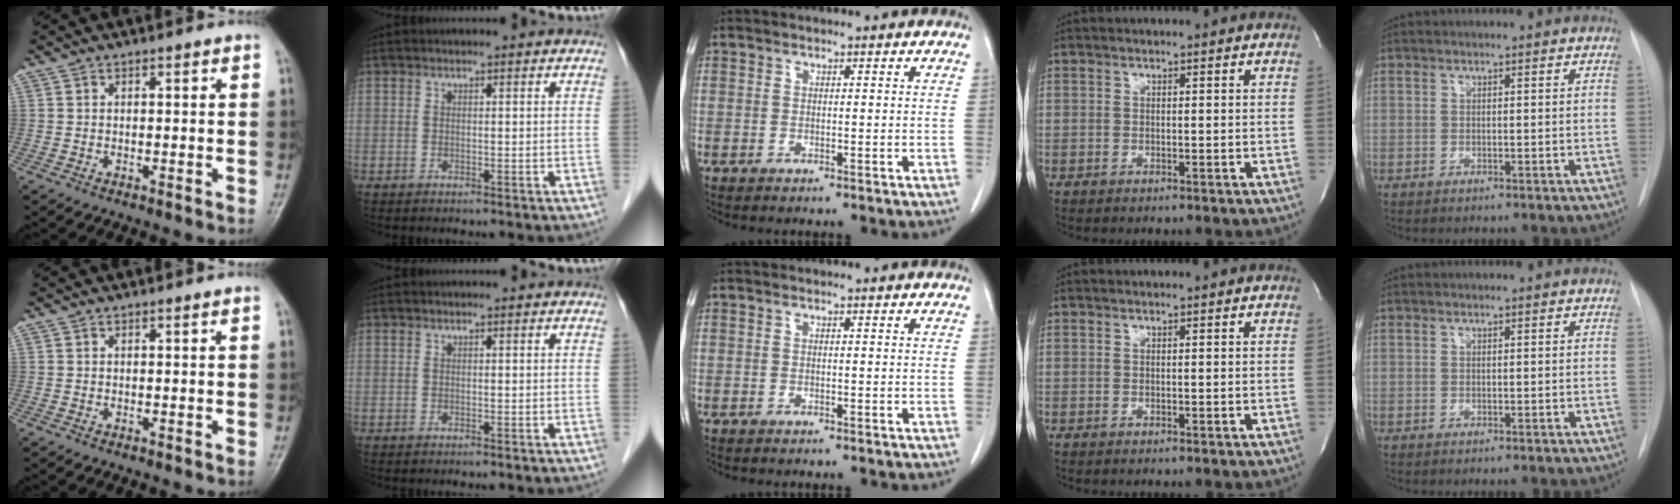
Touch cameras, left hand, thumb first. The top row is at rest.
{}